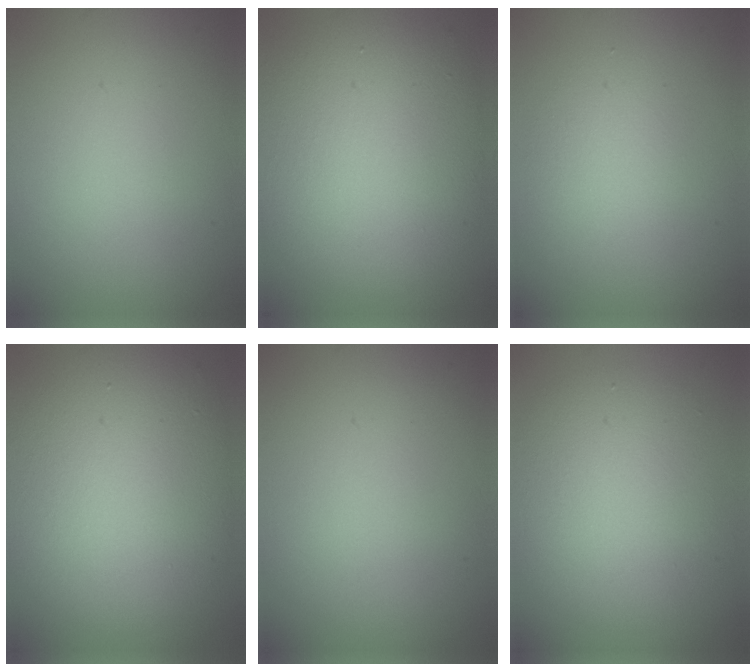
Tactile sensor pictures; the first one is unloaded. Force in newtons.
{"total": 11.4, "press": 11.4, "slide": 0.8}
{"total": 2.0, "press": 2.0, "slide": 0.1}
{"total": 11.6, "press": 11.5, "slide": 0.6}
{"total": 0.0}
{"total": 5.3, "press": 5.3, "slide": 0.5}